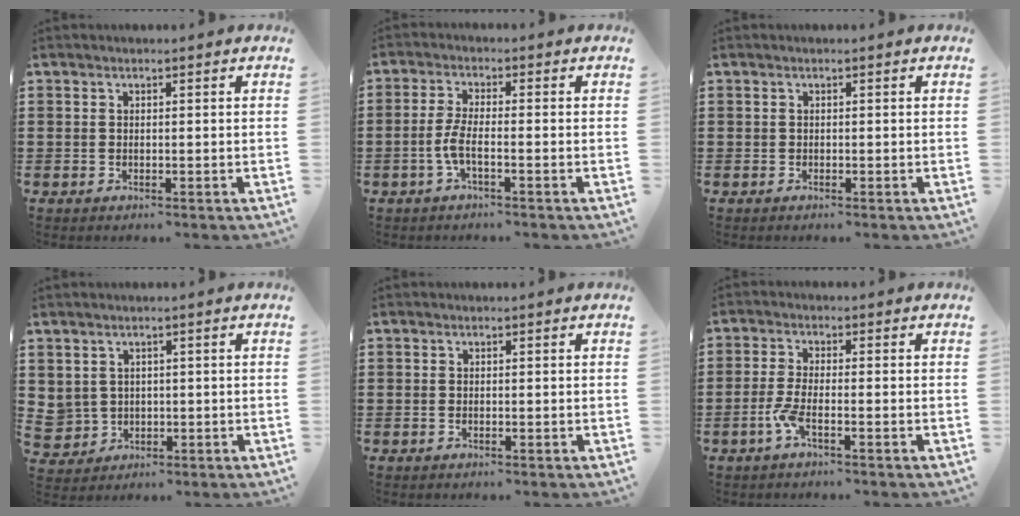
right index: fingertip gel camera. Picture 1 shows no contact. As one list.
[{"total": 4.0, "force": [-1.6, 0.8, 3.6], "torque": [-0.092, -0.008, -0.037]}, {"total": 0.0}, {"total": 2.7, "force": [0.9, 2.6, 0.3], "torque": [-0.025, 0.007, 0.015]}, {"total": 0.0}, {"total": 3.7, "force": [-2.0, 0.4, 3.1], "torque": [-0.081, -0.011, -0.044]}]